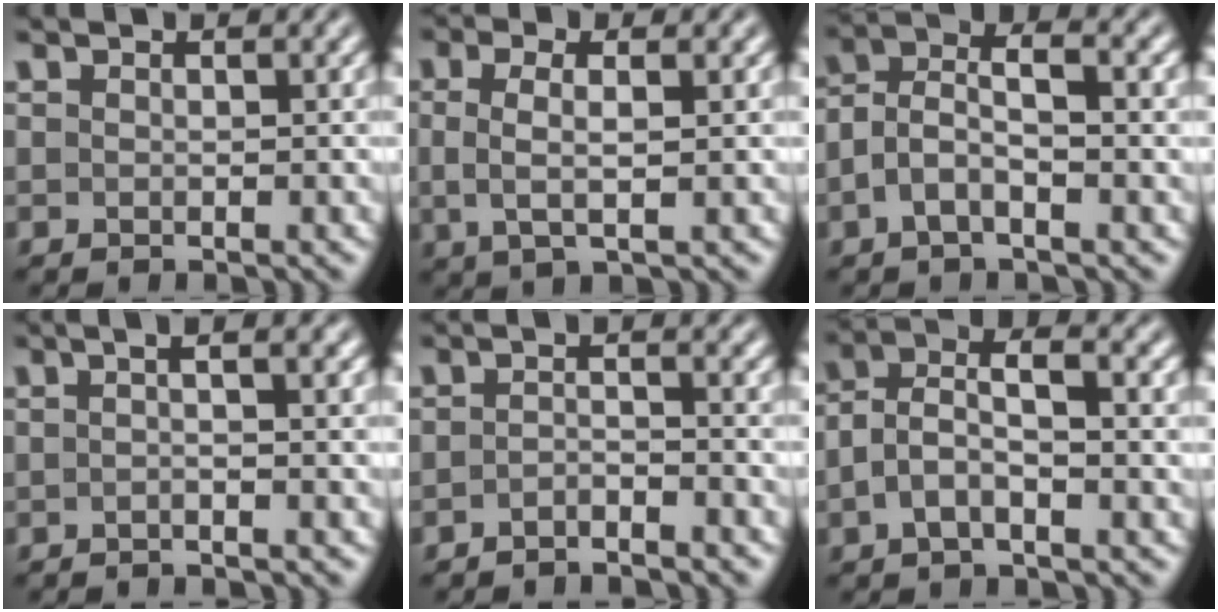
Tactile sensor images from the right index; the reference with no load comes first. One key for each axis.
{"total": 3.3, "fx": 0.4, "fy": 1.1, "fz": 3.1, "tx": -0.059, "ty": -0.002, "tz": 0.012}
{"total": 4.2, "fx": 0.0, "fy": 2.4, "fz": 3.5, "tx": -0.071, "ty": -0.012, "tz": 0.001}
{"total": 2.5, "fx": -0.5, "fy": -0.8, "fz": 2.3, "tx": -0.027, "ty": 0.013, "tz": -0.014}
{"total": 2.5, "fx": -2.2, "fy": -0.6, "fz": 1.0, "tx": -0.010, "ty": -0.006, "tz": -0.036}
{"total": 4.2, "fx": 0.5, "fy": 2.1, "fz": 3.6, "tx": -0.070, "ty": -0.011, "tz": 0.010}